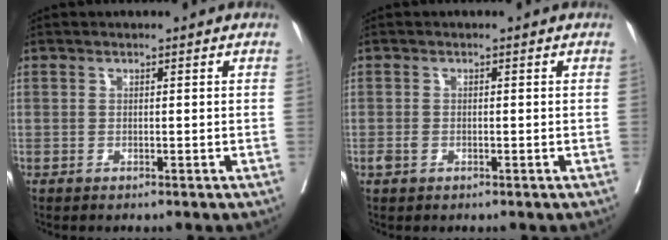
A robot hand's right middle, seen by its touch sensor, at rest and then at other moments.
{"total": 1.1, "force": [-0.5, 0.7, 0.7], "torque": [-0.013, 0.001, -0.007]}